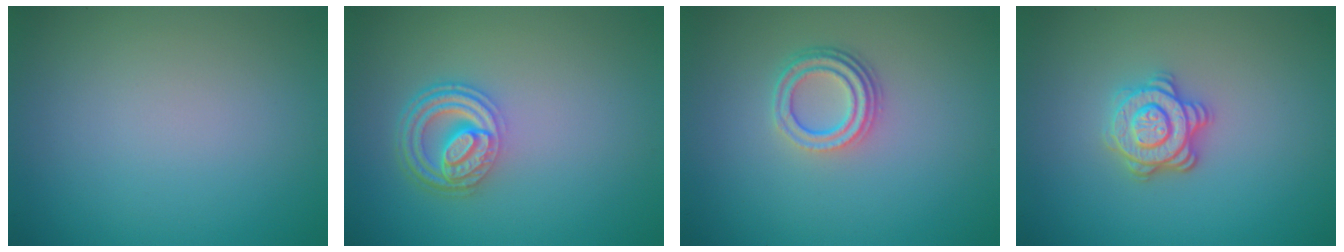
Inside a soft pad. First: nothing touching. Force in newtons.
{"total": 4.7, "press": 3.5, "slide": 3.1}
{"total": 3.3, "press": 2.4, "slide": 2.3}
{"total": 3.6, "press": 3.1, "slide": 1.9}